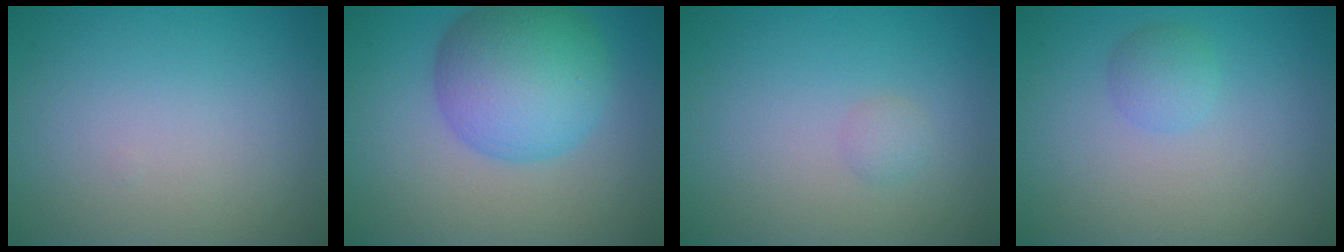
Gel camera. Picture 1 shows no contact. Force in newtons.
{"total": 8.7, "press": 8.7, "slide": 0.2}
{"total": 0.8, "press": 0.8, "slide": 0.1}
{"total": 1.5, "press": 1.5, "slide": 0.0}